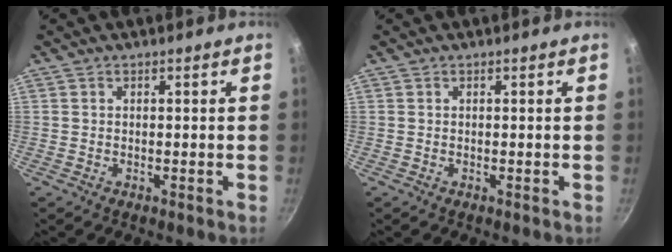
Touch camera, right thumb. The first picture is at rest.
{"total": 0.0}